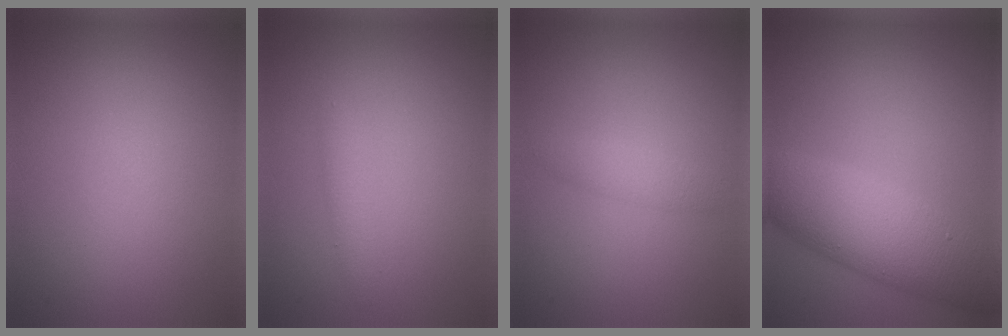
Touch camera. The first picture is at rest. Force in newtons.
{"total": 1.0, "press": 1.0, "slide": 0.0}
{"total": 1.5, "press": 1.5, "slide": 0.0}
{"total": 7.4, "press": 7.4, "slide": 0.2}